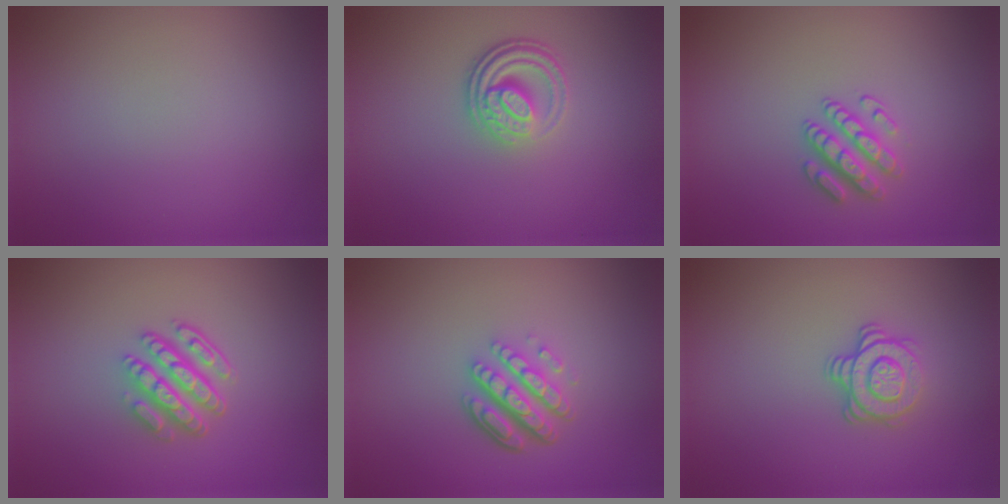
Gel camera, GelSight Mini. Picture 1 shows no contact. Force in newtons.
{"total": 3.9, "press": 2.7, "slide": 2.7}
{"total": 2.6, "press": 2.5, "slide": 0.7}
{"total": 4.6, "press": 3.2, "slide": 3.3}
{"total": 4.8, "press": 3.4, "slide": 3.4}
{"total": 3.2, "press": 2.5, "slide": 1.9}